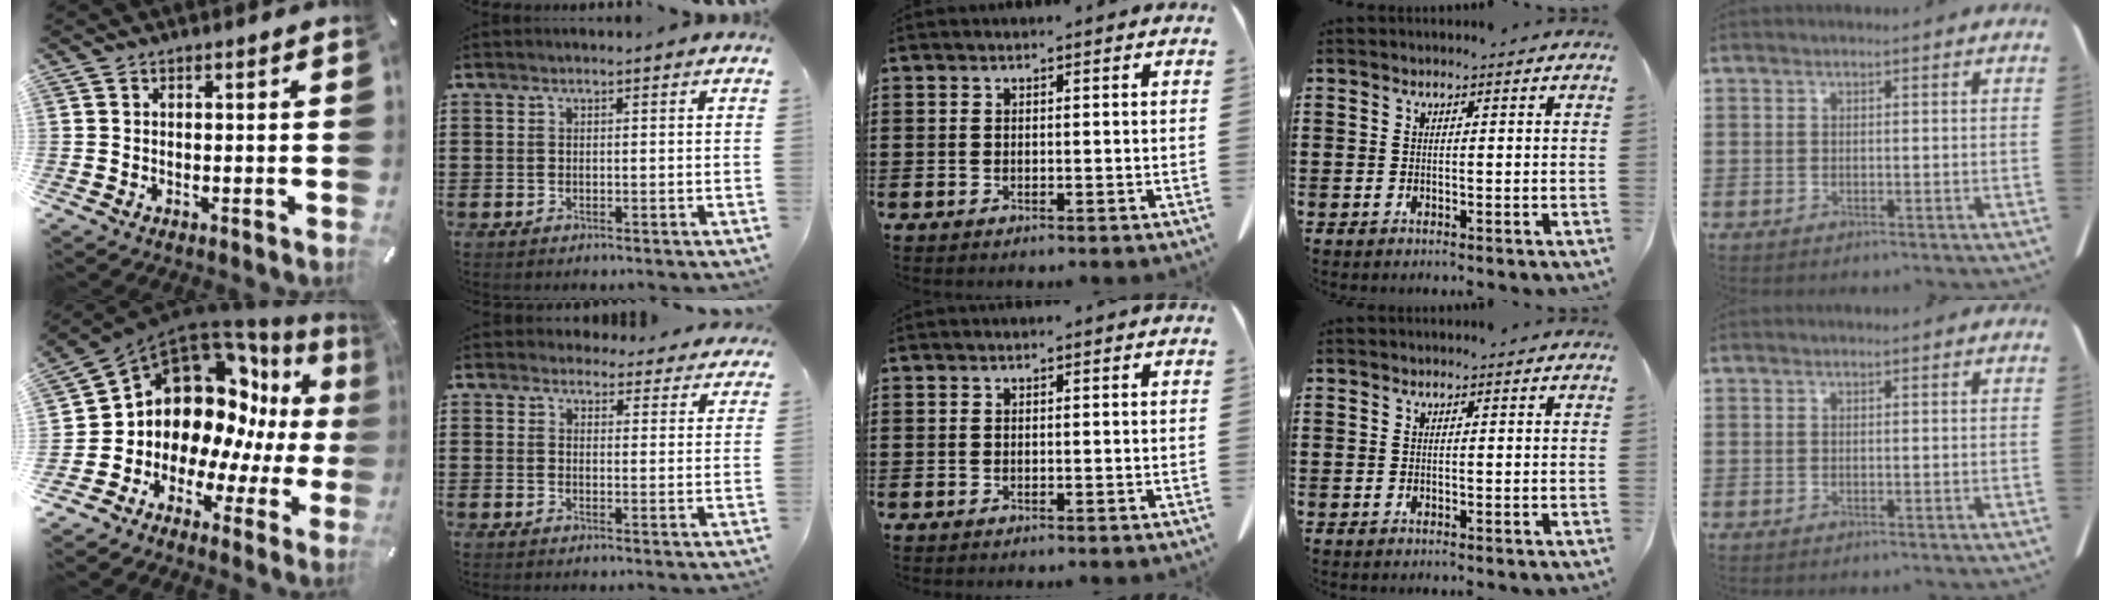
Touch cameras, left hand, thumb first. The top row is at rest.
{"thumb": {"total": 14.9, "force": [4.8, 11.6, 8.0], "torque": [-0.143, -0.088, 0.096]}, "index": {"total": 4.0, "force": [3.9, 1.0, 0.5], "torque": [-0.014, -0.014, 0.071]}}